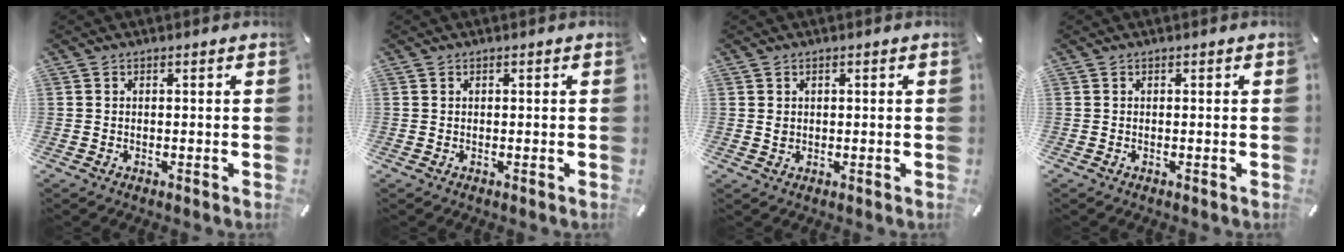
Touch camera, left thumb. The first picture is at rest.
{"total": 0.0}
{"total": 1.2, "force": [0.3, 1.0, 0.5], "torque": [-0.013, 0.003, 0.005]}
{"total": 0.0}